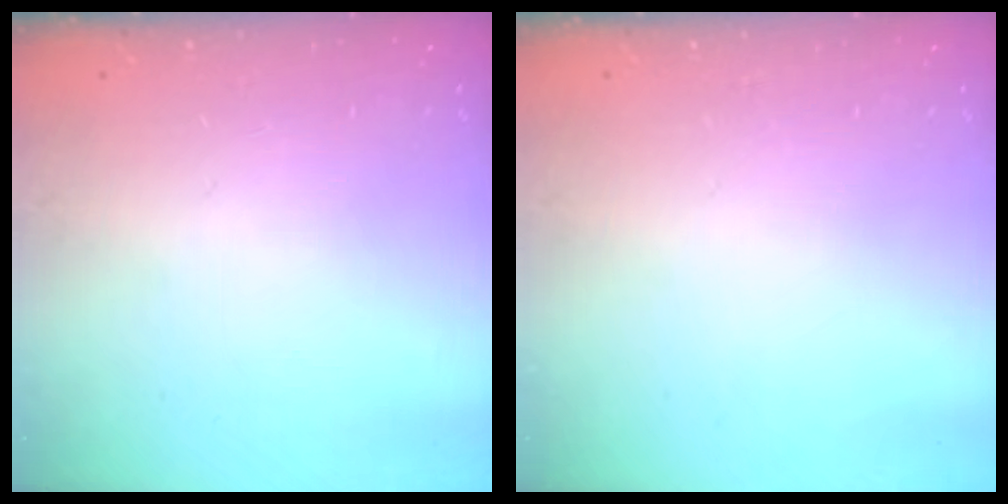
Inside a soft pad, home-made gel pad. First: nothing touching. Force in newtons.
{"total": 0.0}